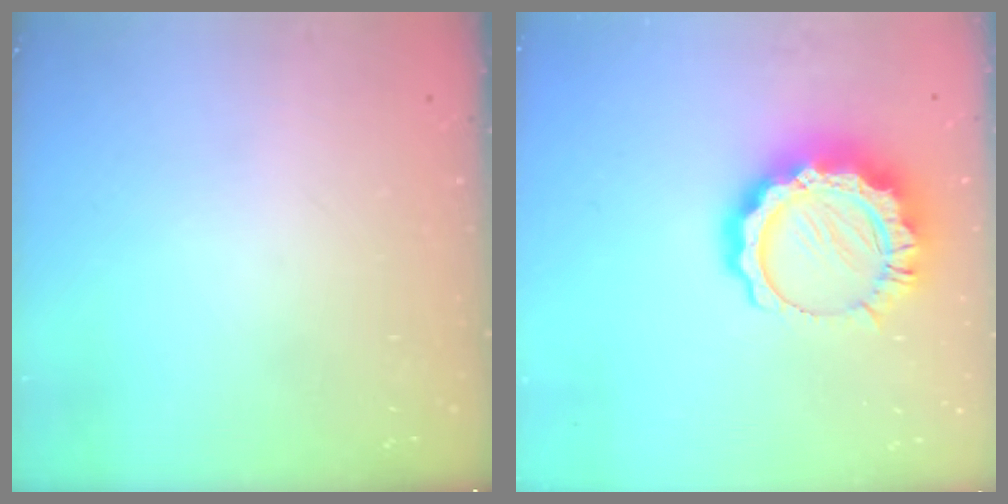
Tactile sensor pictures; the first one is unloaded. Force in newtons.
{"total": 13.7, "press": 13.6, "slide": 1.2}